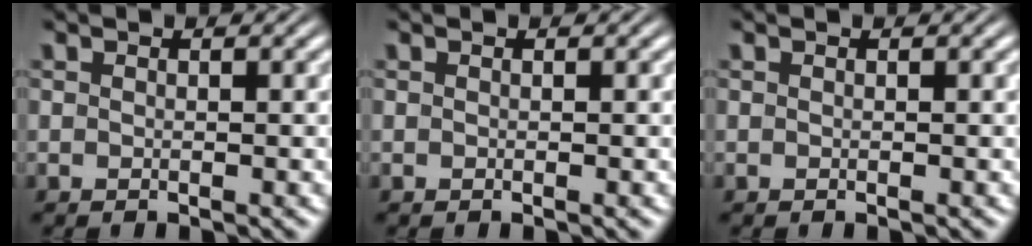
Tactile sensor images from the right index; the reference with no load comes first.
{"total": 0.0}
{"total": 0.0}